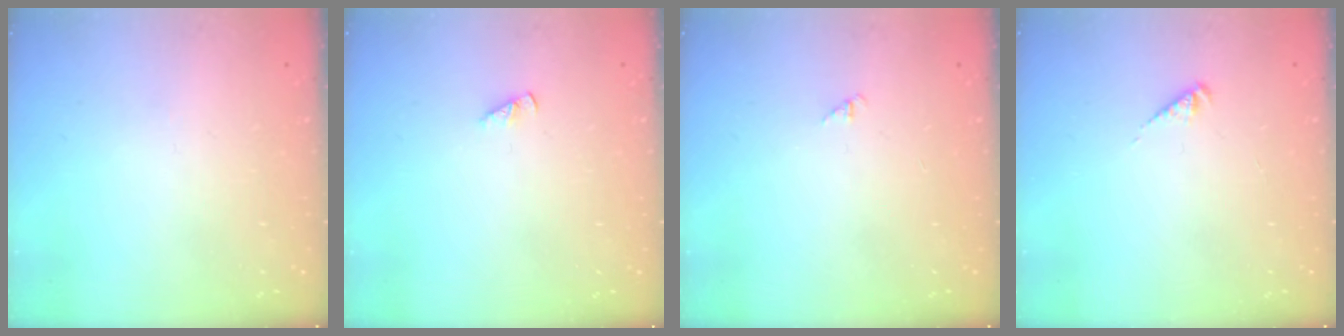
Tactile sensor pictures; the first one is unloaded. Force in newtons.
{"total": 1.3, "press": 1.3, "slide": 0.2}
{"total": 1.3, "press": 1.2, "slide": 0.3}
{"total": 2.3, "press": 2.2, "slide": 0.5}